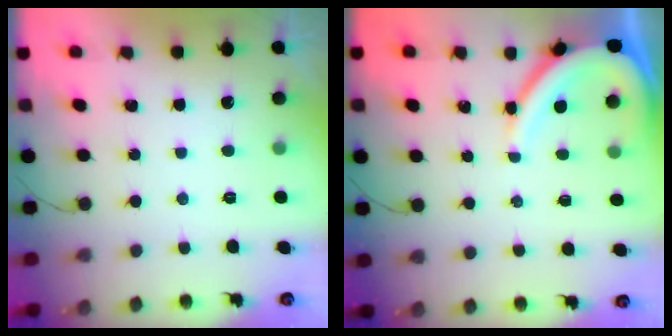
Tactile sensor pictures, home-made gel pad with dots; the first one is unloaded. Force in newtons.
{"total": 8.9, "press": 8.8, "slide": 0.8}